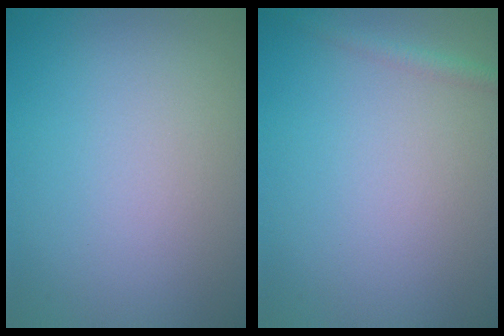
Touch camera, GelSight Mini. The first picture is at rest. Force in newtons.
{"total": 1.1, "press": 1.1, "slide": 0.1}